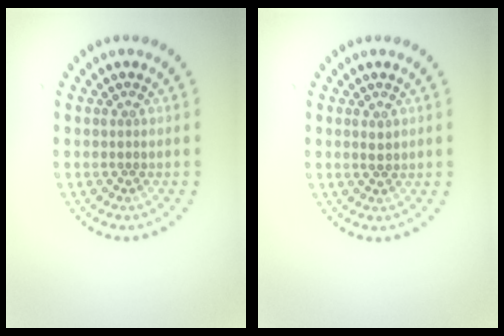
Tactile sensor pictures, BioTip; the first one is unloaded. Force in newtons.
{"total": 0.9, "press": 0.9, "slide": 0.1}